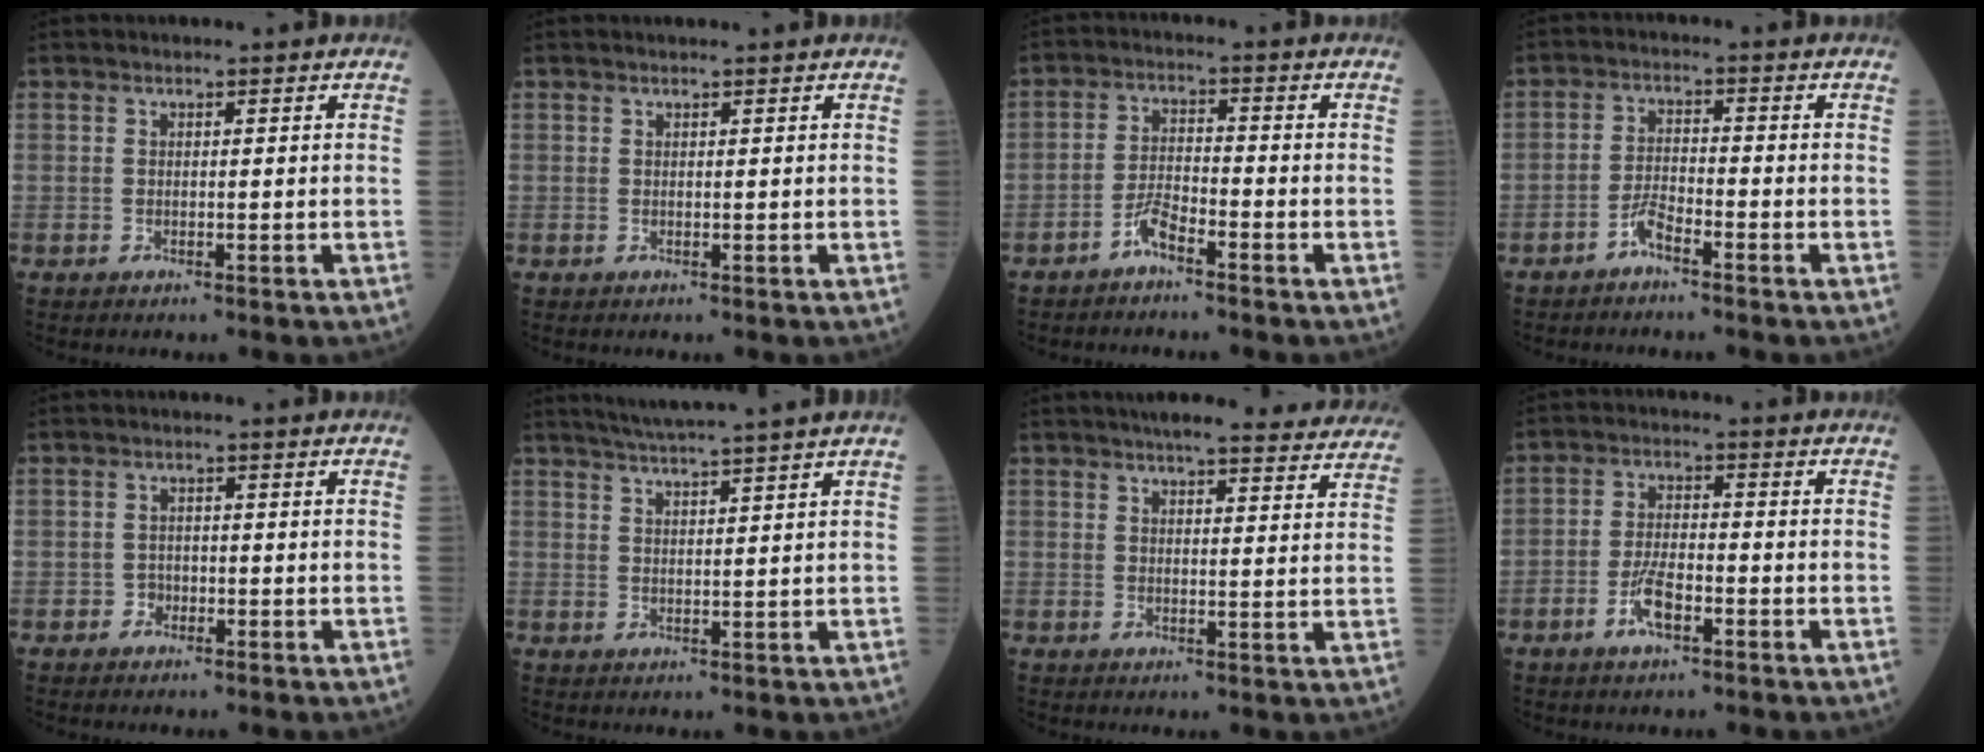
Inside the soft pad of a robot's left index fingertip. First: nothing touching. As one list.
[{"total": 1.0, "force": [0.9, -0.1, 0.4], "torque": [-0.006, 0.010, 0.019]}, {"total": 3.6, "force": [-2.8, 0.5, 2.1], "torque": [-0.044, 0.000, -0.057]}, {"total": 3.0, "force": [-2.4, 0.4, 1.7], "torque": [-0.037, 0.000, -0.049]}, {"total": 1.4, "force": [-0.9, 1.0, 0.2], "torque": [0.002, 0.004, -0.018]}, {"total": 8.5, "force": [7.4, -1.7, 3.9], "torque": [-0.062, 0.015, 0.107]}, {"total": 19.4, "force": [17.9, 2.7, 7.1], "torque": [-0.079, -0.002, 0.205]}, {"total": 5.0, "force": [-2.7, 1.6, 3.9], "torque": [-0.082, 0.000, -0.051]}]